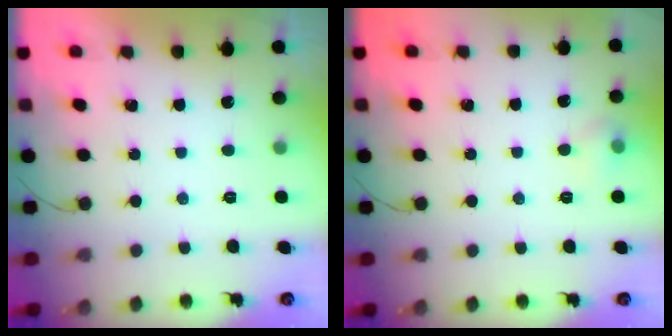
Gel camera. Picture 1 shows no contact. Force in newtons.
{"total": 5.3, "press": 5.1, "slide": 1.4}